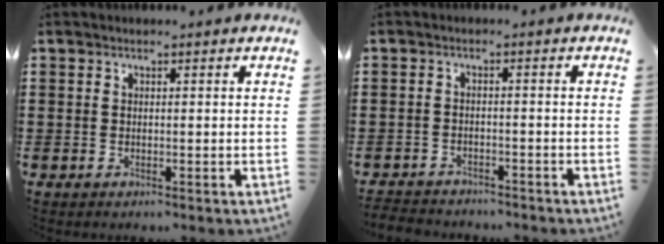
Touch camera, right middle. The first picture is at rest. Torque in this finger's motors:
{"motor_torque": [0.17, 0.11, 0.03, 0.02]}